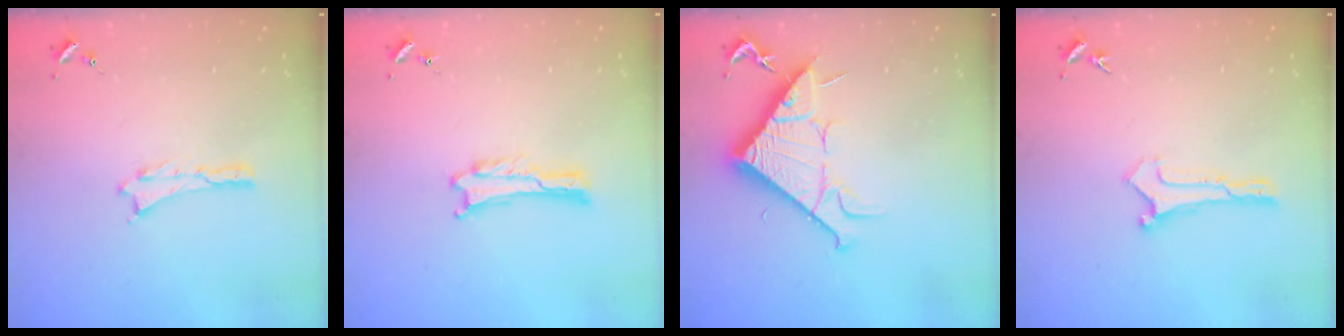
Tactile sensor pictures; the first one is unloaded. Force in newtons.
{"total": 0.0}
{"total": 11.4, "press": 11.4, "slide": 0.1}
{"total": 0.0}